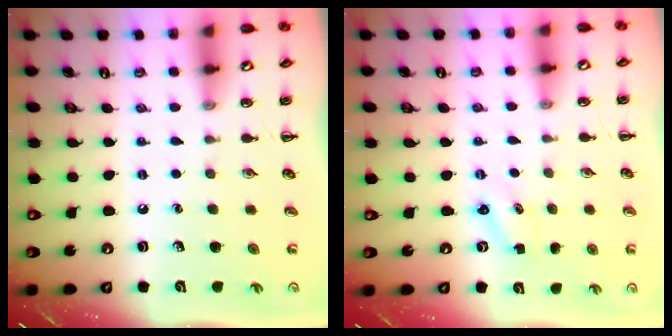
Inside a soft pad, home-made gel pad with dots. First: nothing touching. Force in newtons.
{"total": 1.3, "press": 1.2, "slide": 0.4}